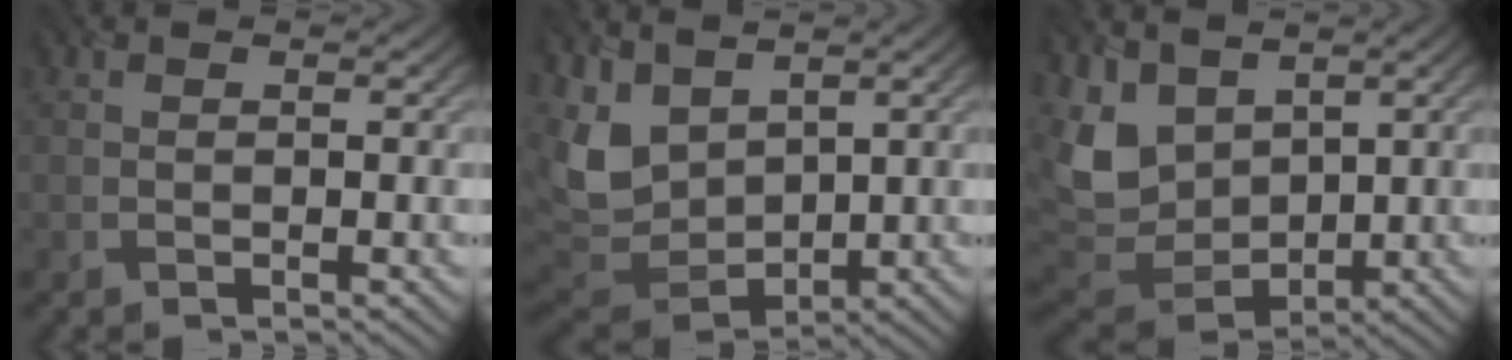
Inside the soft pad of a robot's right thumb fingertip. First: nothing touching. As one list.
[{"total": 9.4, "force": [4.1, 5.8, 6.1], "torque": [-0.179, -0.002, 0.086]}, {"total": 10.3, "force": [4.1, 7.0, 6.4], "torque": [-0.188, -0.003, 0.087]}]